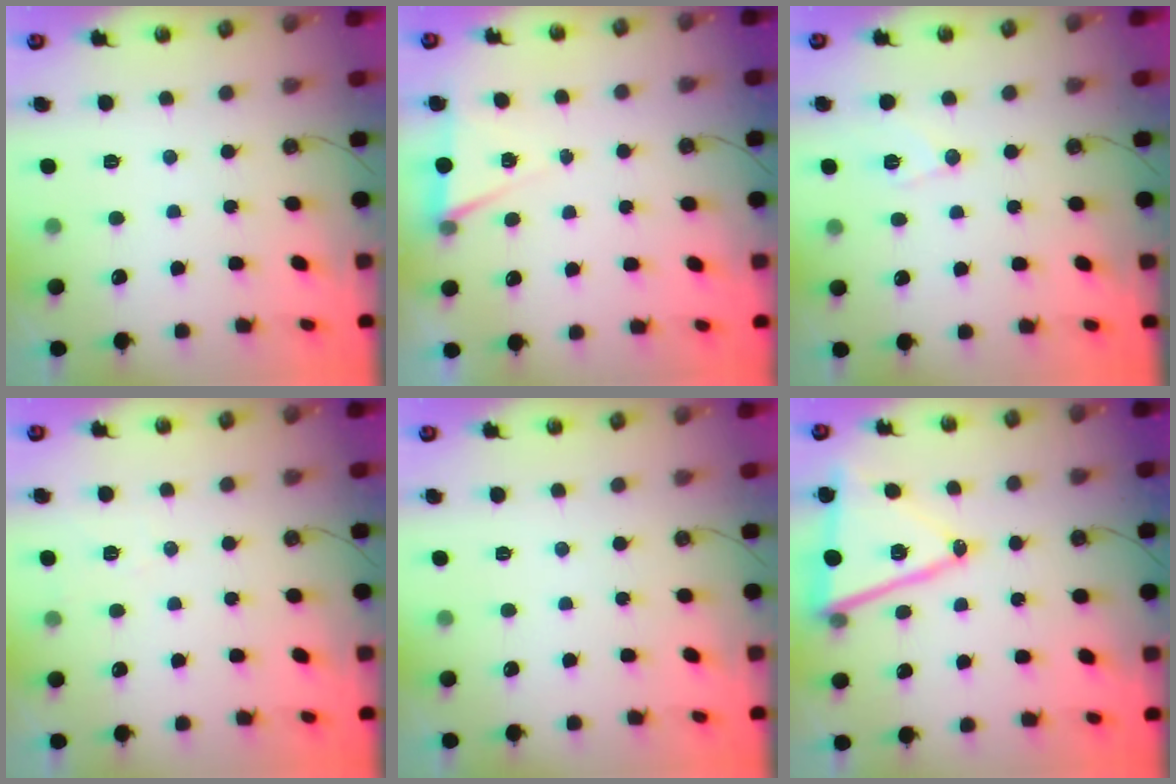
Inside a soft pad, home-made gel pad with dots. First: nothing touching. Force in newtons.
{"total": 5.0, "press": 2.5, "slide": 4.4}
{"total": 7.0, "press": 6.9, "slide": 1.1}
{"total": 7.3, "press": 5.8, "slide": 4.4}
{"total": 0.0}
{"total": 14.8, "press": 14.6, "slide": 2.5}